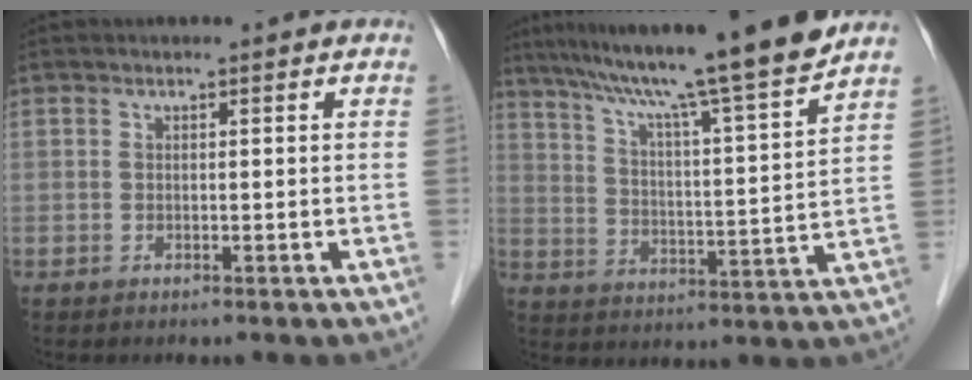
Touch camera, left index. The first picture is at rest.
{"total": 18.1, "force": [15.2, -1.6, 9.7], "torque": [-0.161, -0.008, 0.226]}